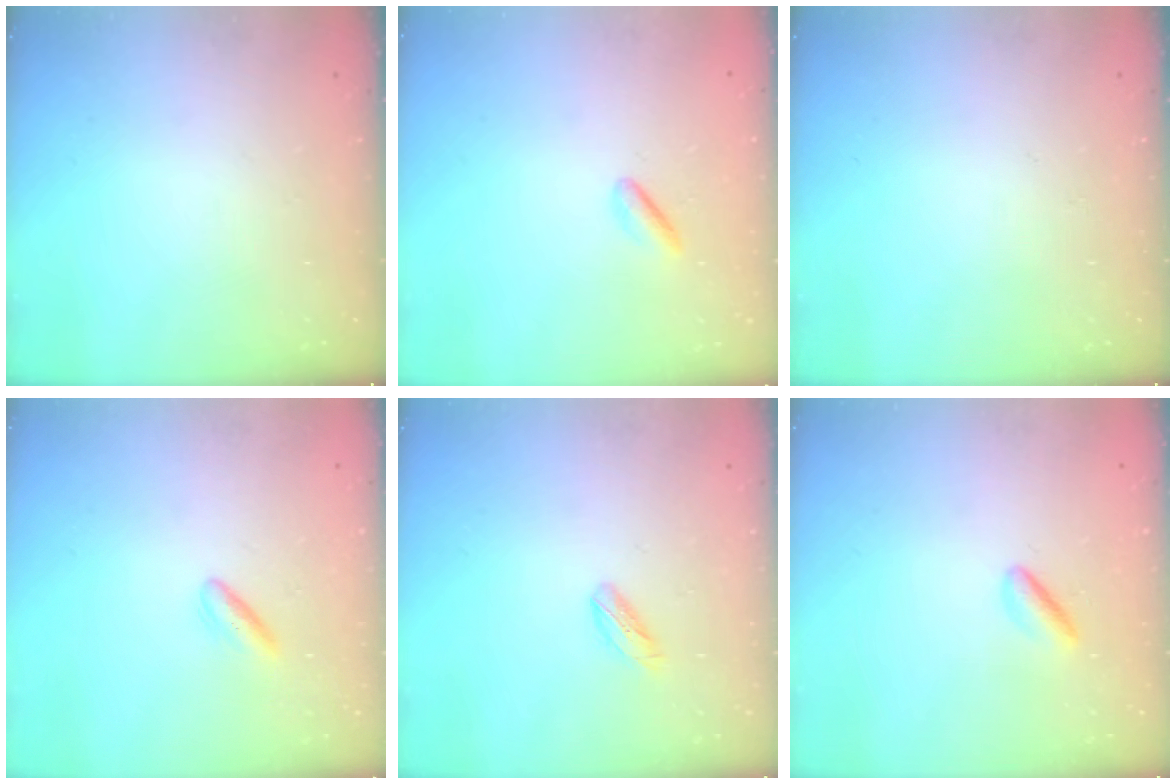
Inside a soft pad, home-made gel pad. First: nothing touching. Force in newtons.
{"total": 1.5, "press": 1.1, "slide": 0.9}
{"total": 0.0}
{"total": 3.0, "press": 2.7, "slide": 1.2}
{"total": 5.0, "press": 4.8, "slide": 1.4}
{"total": 2.7, "press": 2.6, "slide": 0.7}